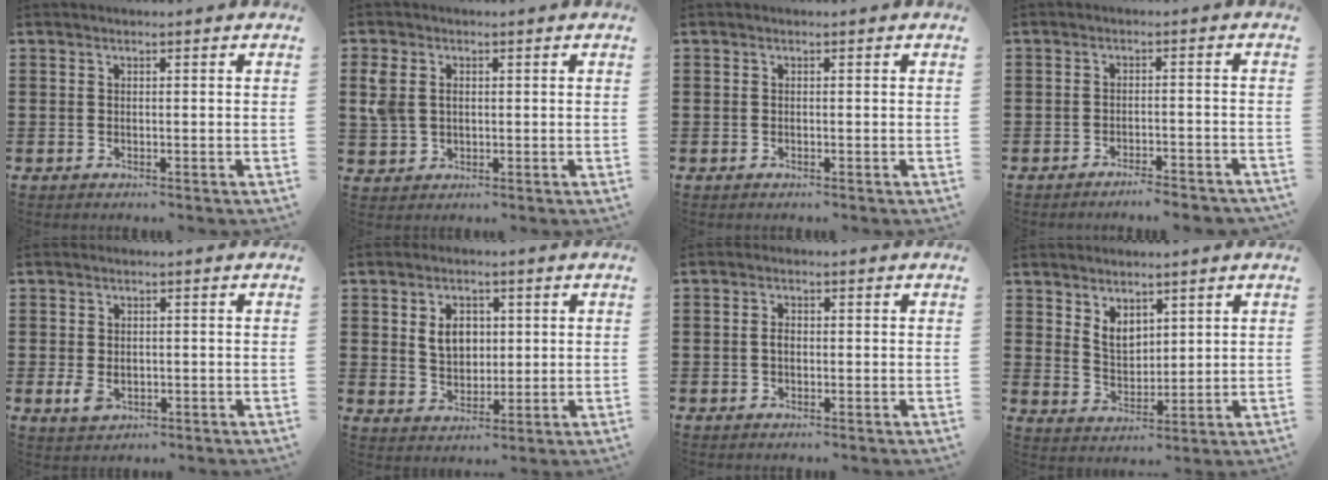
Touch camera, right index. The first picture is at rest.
{"total": 3.4, "force": [0.9, 2.6, 2.1], "torque": [-0.057, 0.008, 0.013]}
{"total": 0.0}
{"total": 2.7, "force": [-2.6, -0.1, 0.7], "torque": [-0.014, 0.000, -0.053]}
{"total": 2.0, "force": [-0.3, 1.4, 1.4], "torque": [-0.028, 0.002, -0.005]}
{"total": 5.0, "force": [1.0, 3.7, 3.2], "torque": [-0.067, 0.010, 0.014]}
{"total": 1.5, "force": [-0.2, 0.9, 1.2], "torque": [-0.025, 0.004, -0.004]}
{"total": 4.1, "force": [2.7, 2.5, 1.7], "torque": [-0.044, 0.004, 0.051]}